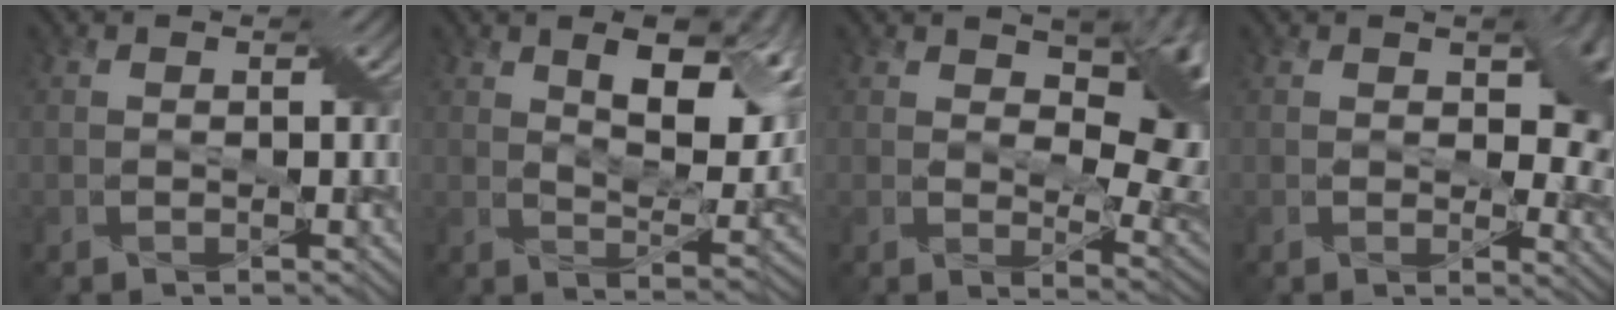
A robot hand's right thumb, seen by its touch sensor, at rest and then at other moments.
{"total": 11.7, "force": [4.9, 5.4, 9.2], "torque": [-0.146, -0.005, 0.081]}
{"total": 11.2, "force": [4.3, 5.6, 8.6], "torque": [-0.123, -0.006, 0.070]}
{"total": 7.3, "force": [1.5, 4.4, 5.7], "torque": [-0.072, -0.006, 0.022]}